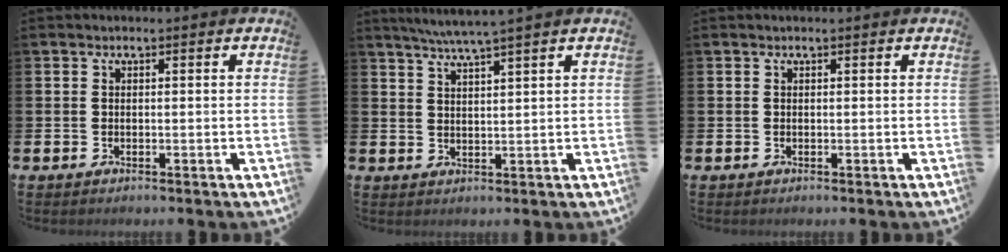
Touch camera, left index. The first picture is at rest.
{"total": 4.1, "force": [3.7, -0.9, 1.4], "torque": [-0.035, -0.012, 0.065]}
{"total": 0.0}